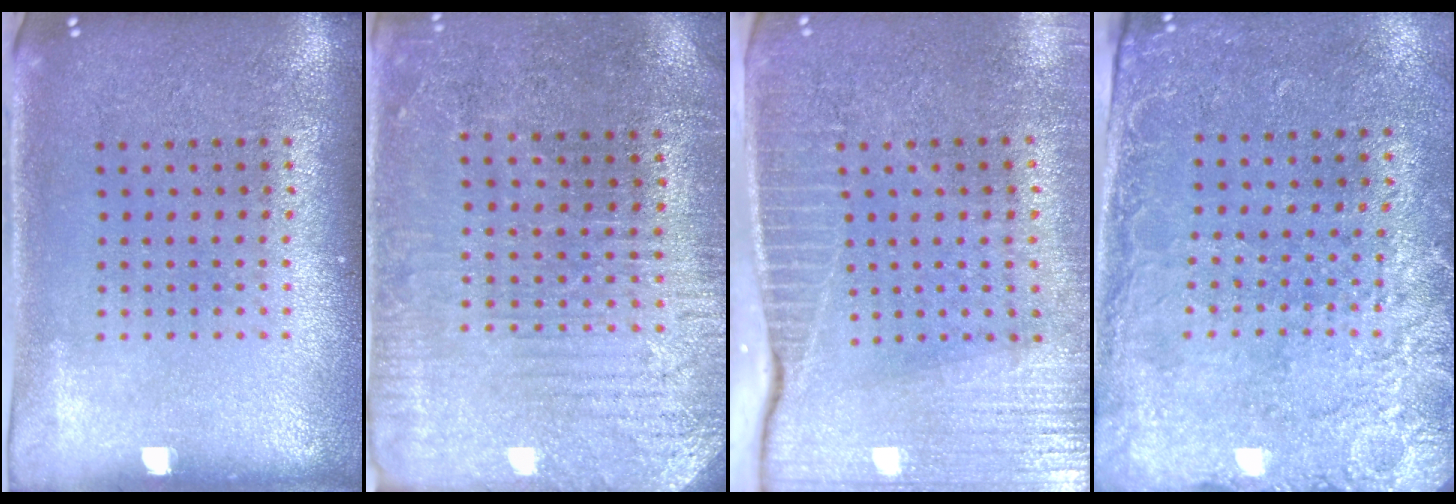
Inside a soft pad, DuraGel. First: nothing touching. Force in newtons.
{"total": 3.0, "press": 2.9, "slide": 0.7}
{"total": 3.8, "press": 3.4, "slide": 1.7}
{"total": 2.6, "press": 2.2, "slide": 1.4}